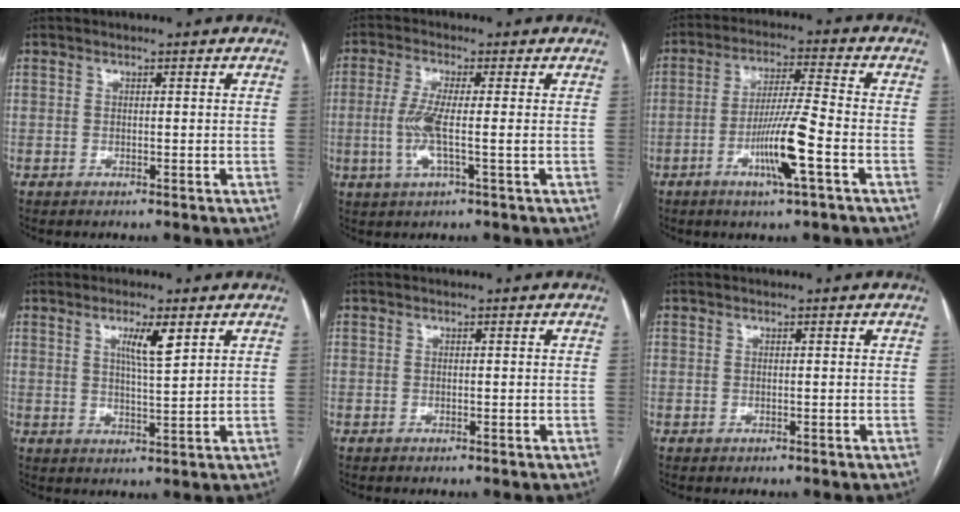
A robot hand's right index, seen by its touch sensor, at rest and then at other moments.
{"total": 5.9, "force": [-0.6, 0.3, 5.8], "torque": [-0.131, -0.008, -0.015]}
{"total": 9.8, "force": [-3.7, -0.2, 9.1], "torque": [-0.175, -0.007, -0.068]}
{"total": 4.9, "force": [2.4, 0.2, 4.3], "torque": [-0.074, -0.003, 0.042]}
{"total": 0.0}
{"total": 0.0}